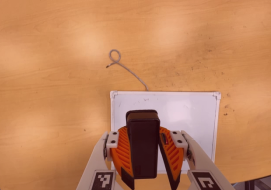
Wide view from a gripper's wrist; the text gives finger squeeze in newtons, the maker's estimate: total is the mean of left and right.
{"total": 11.1, "left": 10.6, "right": 11.7}